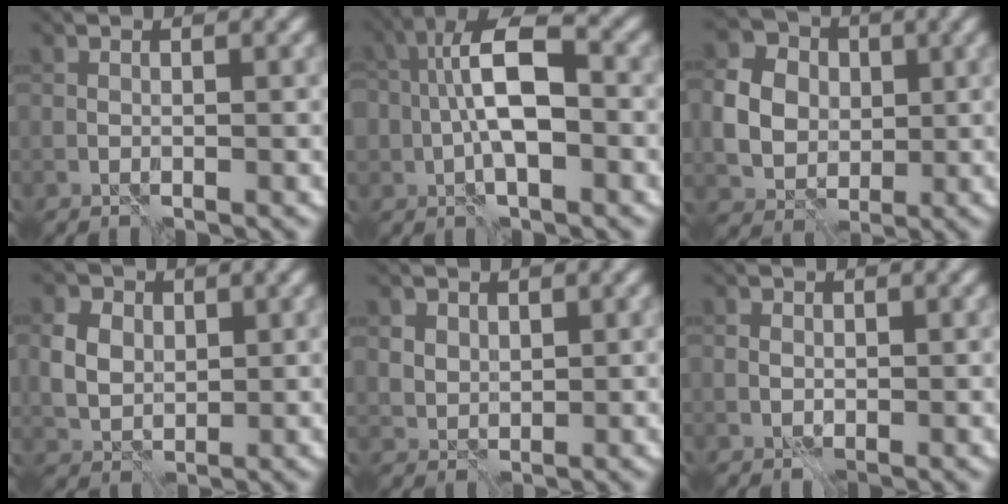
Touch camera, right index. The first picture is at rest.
{"total": 6.8, "force": [-0.2, 3.4, 5.9], "torque": [-0.110, 0.012, -0.010]}
{"total": 5.9, "force": [0.7, 5.2, 2.6], "torque": [-0.069, 0.001, 0.011]}
{"total": 4.6, "force": [1.5, 3.6, 2.3], "torque": [-0.057, 0.009, 0.020]}
{"total": 2.3, "force": [1.4, 1.7, 0.6], "torque": [-0.017, -0.009, 0.034]}
{"total": 0.9, "force": [0.3, 0.8, 0.0], "torque": [0.001, 0.000, 0.004]}